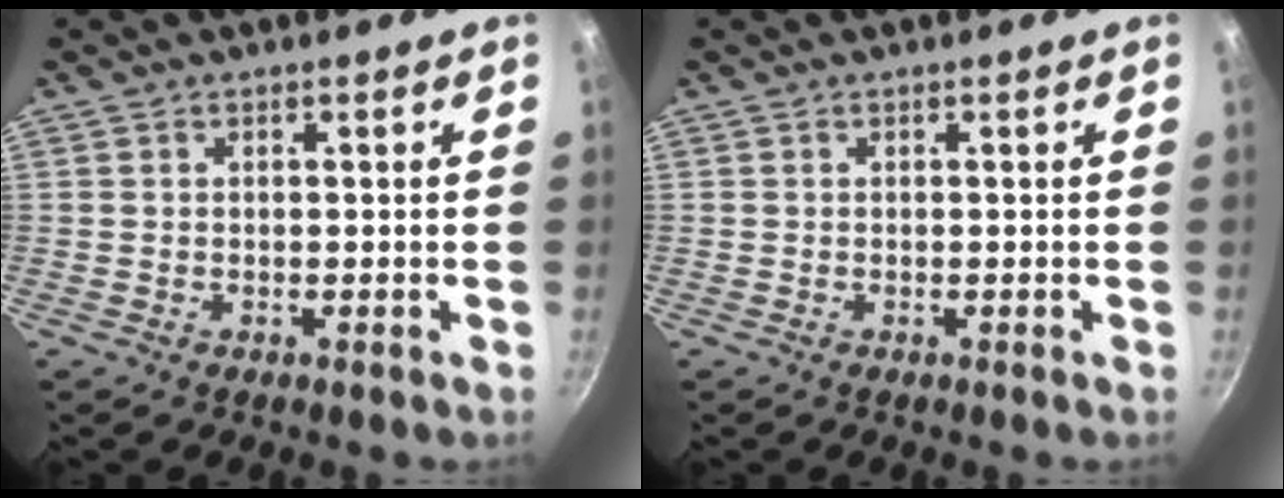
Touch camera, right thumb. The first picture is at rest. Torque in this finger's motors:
{"motor_torque": [-0.25, 0.25, 0.00, 0.00, 0.00]}